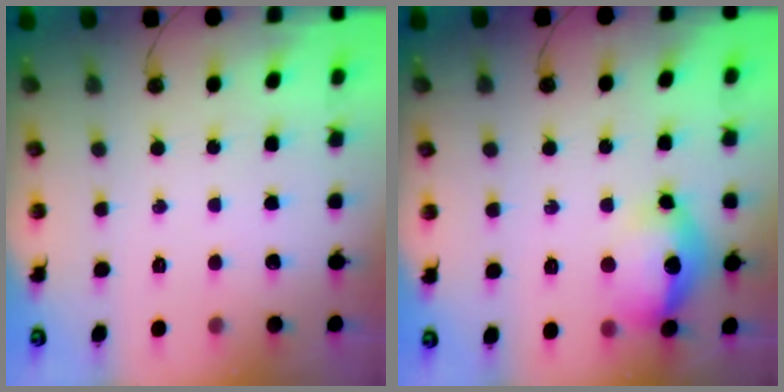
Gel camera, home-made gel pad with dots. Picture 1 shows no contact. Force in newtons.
{"total": 14.8, "press": 14.7, "slide": 1.7}